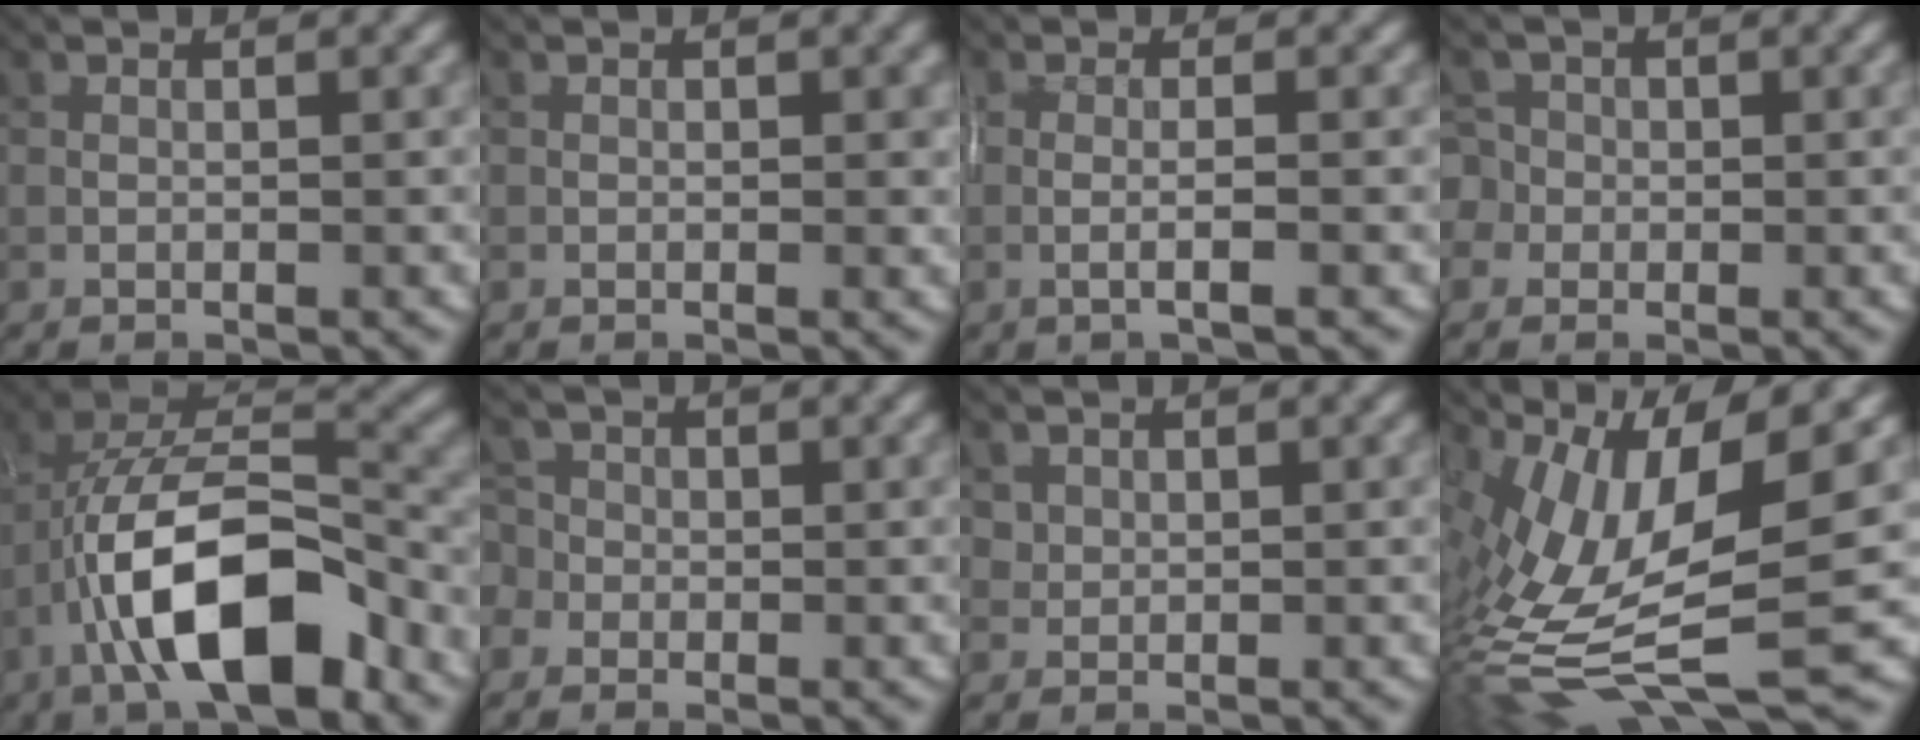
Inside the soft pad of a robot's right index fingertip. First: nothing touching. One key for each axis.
{"total": 0.7, "fx": 0.0, "fy": 0.5, "fz": 0.4, "tx": -0.001, "ty": -0.005, "tz": -0.001}
{"total": 1.9, "fx": -0.3, "fy": 0.4, "fz": 1.9, "tx": -0.032, "ty": -0.006, "tz": -0.010}
{"total": 3.4, "fx": -0.4, "fy": 3.2, "fz": 1.0, "tx": 0.003, "ty": 0.021, "tz": -0.037}
{"total": 11.9, "fx": -4.8, "fy": 5.0, "fz": 9.6, "tx": -0.174, "ty": 0.013, "tz": -0.087}
{"total": 2.8, "fx": -0.6, "fy": 2.6, "fz": 0.9, "tx": -0.007, "ty": 0.014, "tz": -0.032}
{"total": 1.2, "fx": 0.6, "fy": 1.0, "fz": 0.2, "tx": -0.002, "ty": -0.006, "tz": 0.019}
{"total": 14.5, "fx": -0.5, "fy": 4.4, "fz": 13.9, "tx": -0.277, "ty": -0.002, "tz": 0.004}